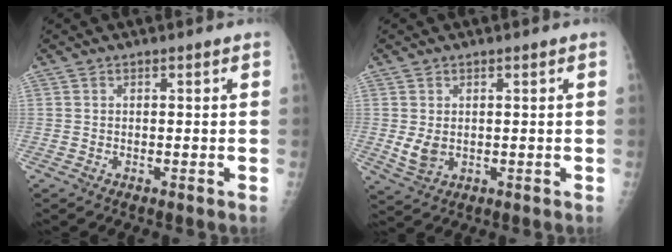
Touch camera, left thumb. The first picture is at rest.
{"total": 3.7, "force": [0.3, 2.8, 2.4], "torque": [-0.038, -0.011, 0.015]}